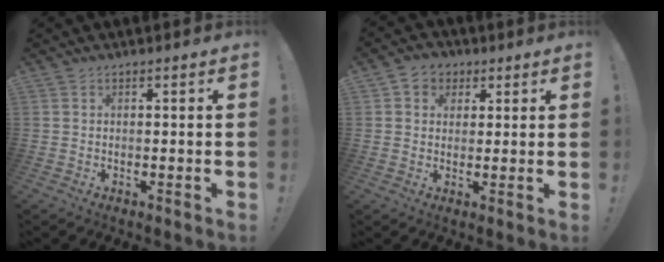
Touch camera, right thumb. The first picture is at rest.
{"total": 5.7, "force": [2.0, 5.0, 1.8], "torque": [-0.028, -0.001, 0.039]}